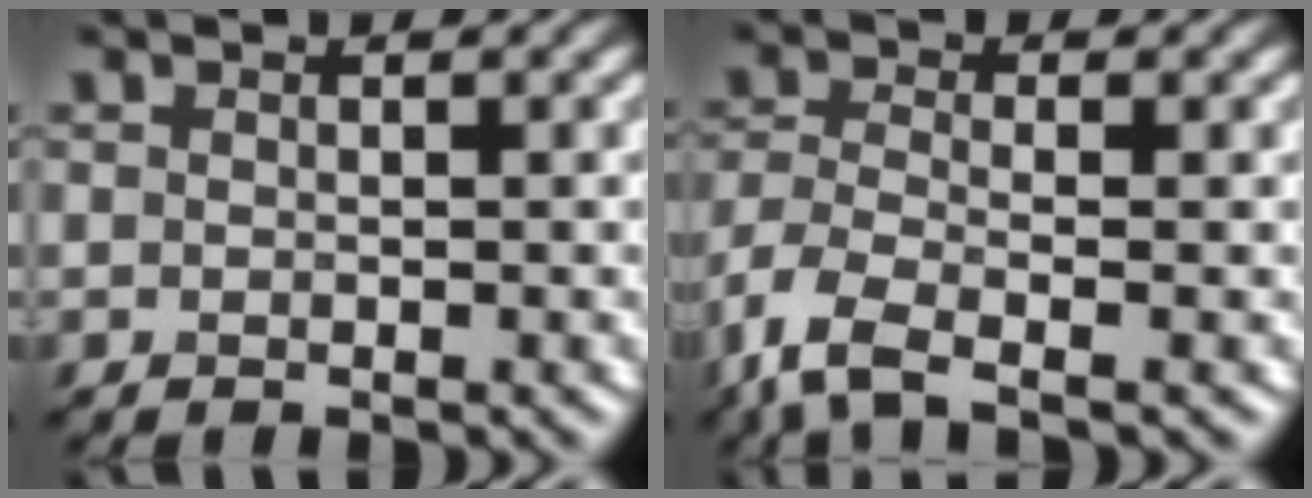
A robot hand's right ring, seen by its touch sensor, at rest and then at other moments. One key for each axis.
{"total": 5.3, "fx": -3.3, "fy": 1.8, "fz": 3.7, "tx": -0.089, "ty": -0.012, "tz": -0.082}